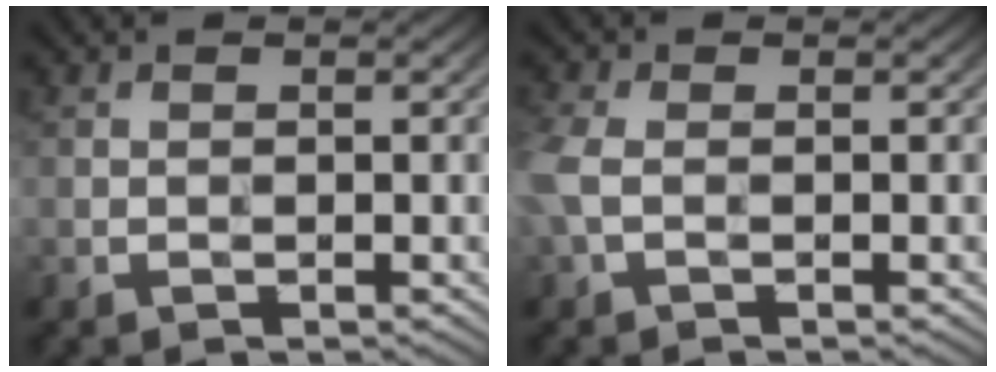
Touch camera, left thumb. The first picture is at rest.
{"total": 3.8, "force": [-0.5, 2.2, 3.0], "torque": [-0.102, 0.004, -0.020]}